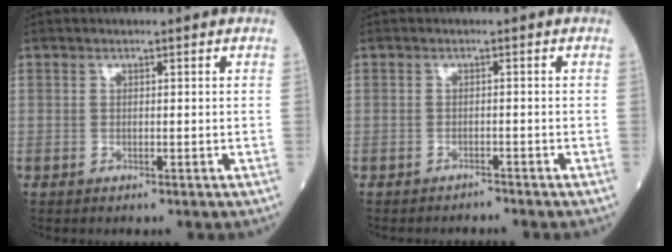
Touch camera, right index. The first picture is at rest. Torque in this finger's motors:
{"motor_torque": [-0.09, 0.01, 0.06, 0.00]}